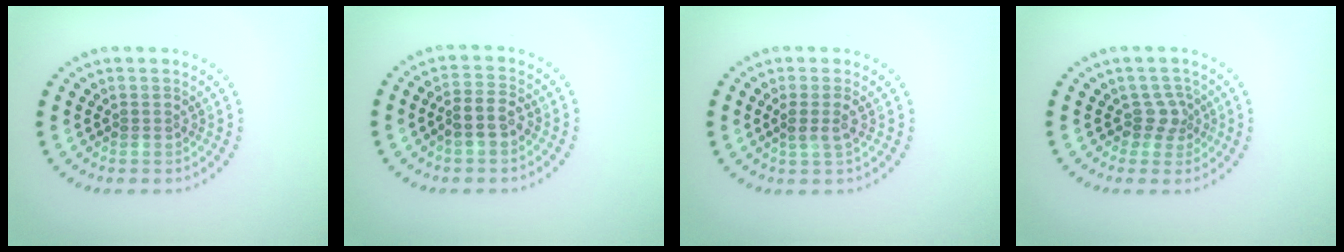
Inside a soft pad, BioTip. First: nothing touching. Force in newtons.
{"total": 2.5, "press": 2.3, "slide": 1.1}
{"total": 1.6, "press": 1.3, "slide": 1.0}
{"total": 1.9, "press": 1.4, "slide": 1.3}